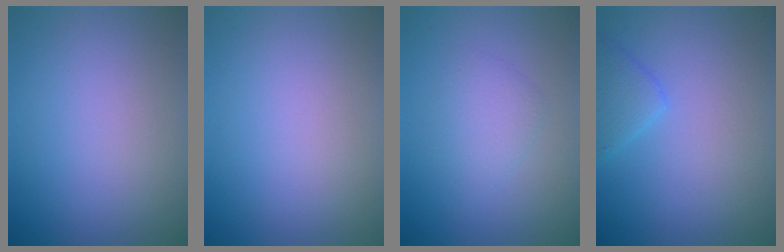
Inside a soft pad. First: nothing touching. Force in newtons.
{"total": 0.0}
{"total": 2.2, "press": 2.2, "slide": 0.0}
{"total": 2.1, "press": 2.1, "slide": 0.1}